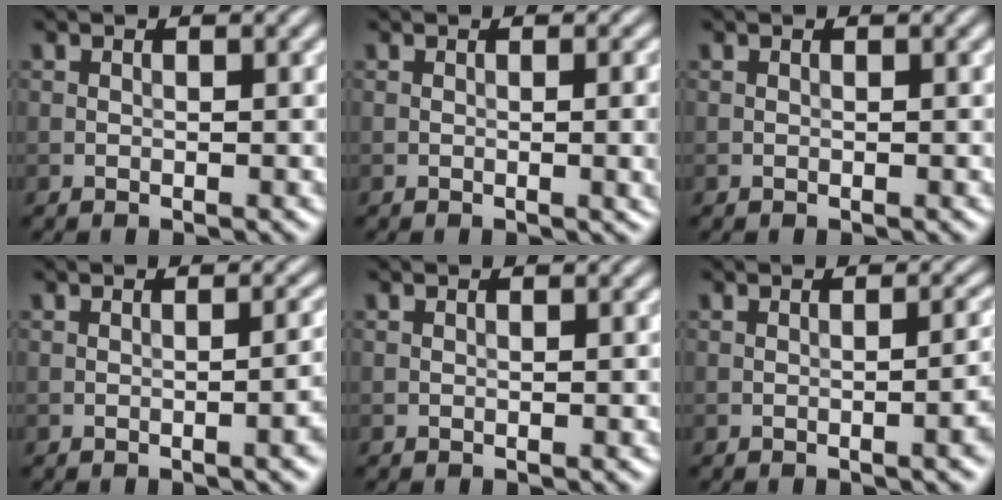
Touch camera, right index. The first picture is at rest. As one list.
[{"total": 3.2, "force": [-0.1, 1.0, 3.0], "torque": [-0.031, 0.002, -0.003]}, {"total": 0.0}, {"total": 3.6, "force": [-0.7, 1.2, 3.3], "torque": [-0.027, 0.003, -0.009]}, {"total": 0.0}, {"total": 4.0, "force": [-0.8, 1.4, 3.7], "torque": [-0.031, 0.003, -0.010]}]